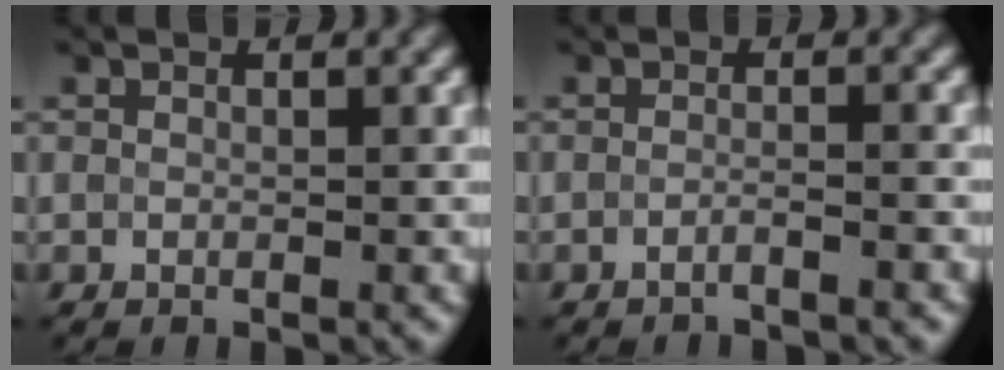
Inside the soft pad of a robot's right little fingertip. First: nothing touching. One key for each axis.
{"total": 1.6, "fx": -1.6, "fy": -0.1, "fz": 0.1, "tx": 0.005, "ty": -0.001, "tz": -0.031}